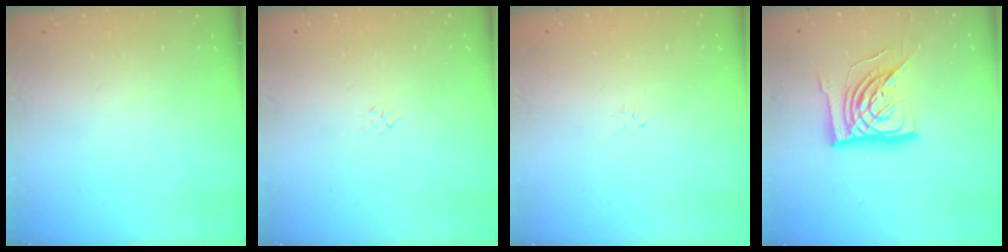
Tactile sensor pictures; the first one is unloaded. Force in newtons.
{"total": 2.3, "press": 2.2, "slide": 0.6}
{"total": 0.7, "press": 0.5, "slide": 0.4}
{"total": 18.6, "press": 18.5, "slide": 2.2}